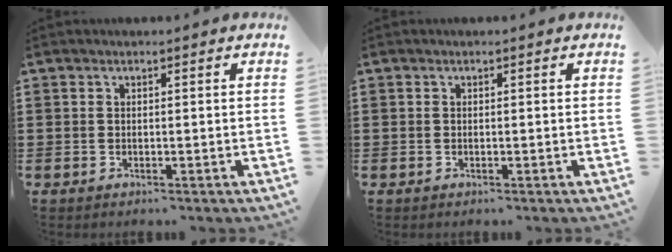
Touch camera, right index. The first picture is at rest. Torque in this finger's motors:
{"motor_torque": [-0.11, 0.68, 0.00, 0.00]}